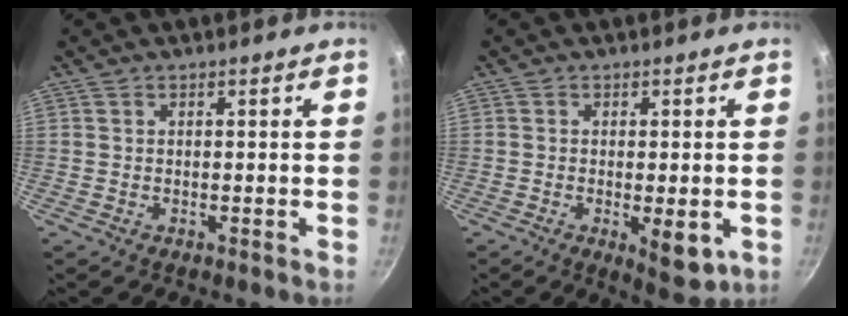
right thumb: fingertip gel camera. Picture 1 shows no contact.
{"total": 6.2, "force": [-1.5, 2.3, 5.6], "torque": [-0.078, -0.010, -0.014]}